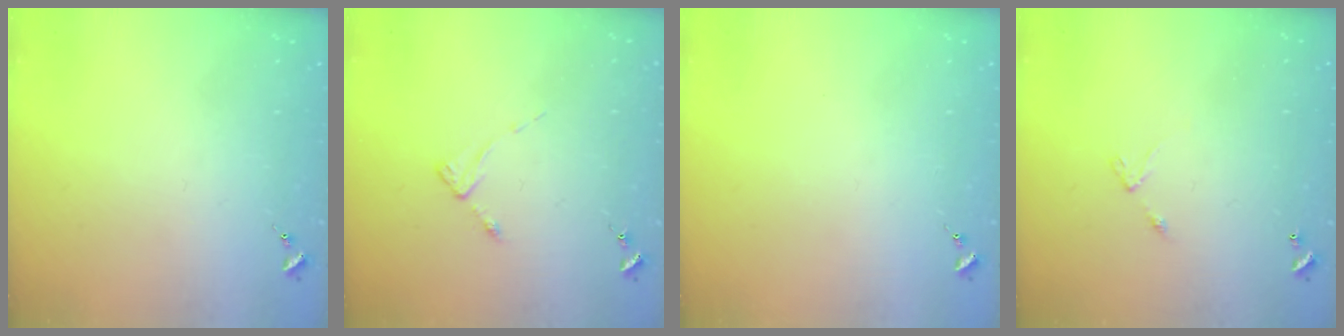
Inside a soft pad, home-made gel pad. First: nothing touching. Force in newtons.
{"total": 2.4, "press": 2.4, "slide": 0.3}
{"total": 0.0}
{"total": 4.2, "press": 4.2, "slide": 0.4}